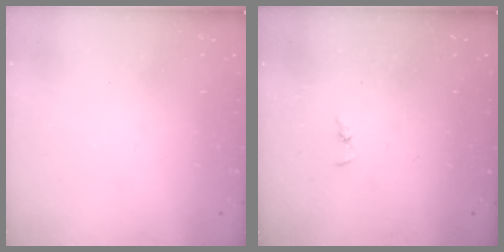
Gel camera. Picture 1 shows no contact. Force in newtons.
{"total": 1.3, "press": 1.2, "slide": 0.3}